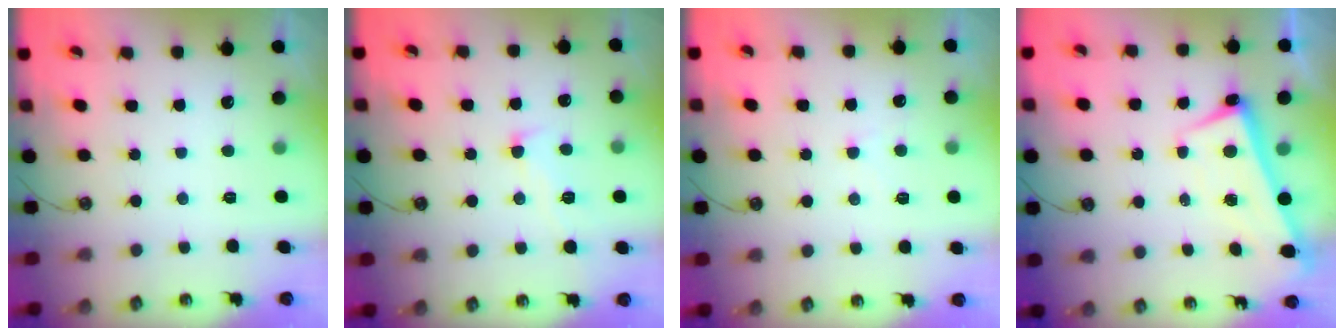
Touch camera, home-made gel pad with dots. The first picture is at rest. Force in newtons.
{"total": 1.7, "press": 1.5, "slide": 0.9}
{"total": 4.0, "press": 4.0, "slide": 0.5}
{"total": 2.4, "press": 2.3, "slide": 0.7}